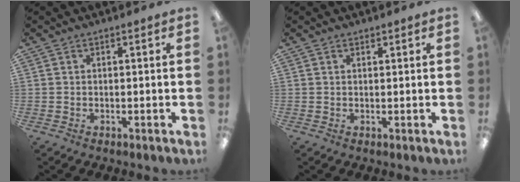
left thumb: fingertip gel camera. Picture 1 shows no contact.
{"total": 0.7, "force": [0.6, 0.4, 0.1], "torque": [-0.002, 0.000, 0.012]}